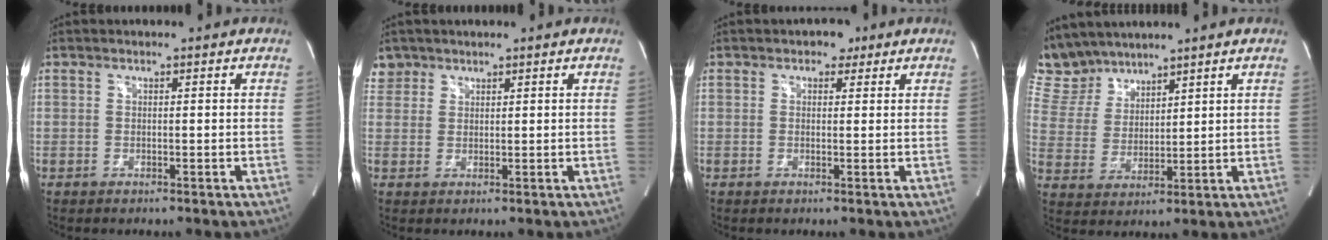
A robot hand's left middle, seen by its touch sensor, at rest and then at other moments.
{"total": 2.7, "force": [2.0, 1.8, -0.3], "torque": [0.011, 0.009, 0.038]}
{"total": 2.1, "force": [1.2, 1.4, 0.9], "torque": [-0.013, 0.008, 0.014]}
{"total": 8.2, "force": [7.7, 2.6, 0.8], "torque": [-0.033, 0.014, 0.171]}